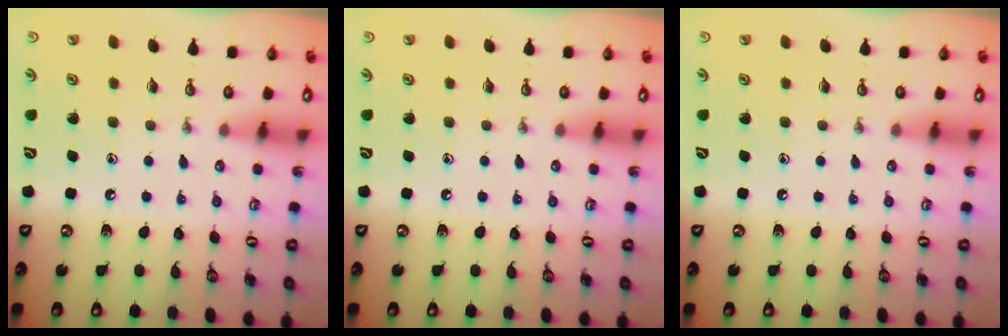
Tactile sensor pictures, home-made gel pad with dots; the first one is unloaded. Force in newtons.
{"total": 0.0}
{"total": 0.0}